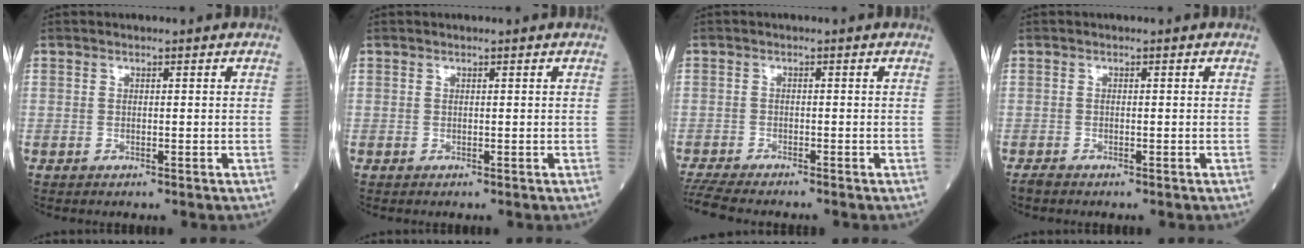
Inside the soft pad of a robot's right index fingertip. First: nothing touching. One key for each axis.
{"total": 0.0}
{"total": 6.2, "fx": -5.8, "fy": 0.7, "fz": 2.2, "tx": -0.042, "ty": -0.018, "tz": -0.102}
{"total": 1.0, "fx": -0.7, "fy": 0.2, "fz": 0.7, "tx": -0.015, "ty": -0.002, "tz": -0.013}